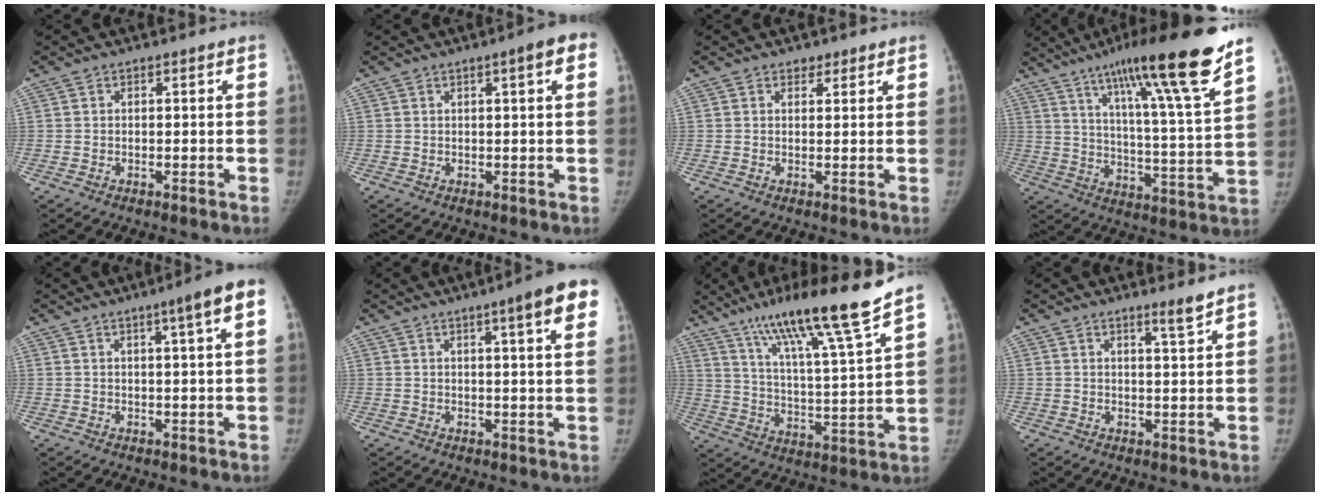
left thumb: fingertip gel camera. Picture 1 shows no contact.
{"total": 4.5, "force": [1.9, 0.5, 4.1], "torque": [-0.048, 0.002, 0.021]}
{"total": 1.9, "force": [1.4, 1.1, 0.5], "torque": [0.006, -0.009, 0.018]}
{"total": 23.0, "force": [15.7, 1.5, 16.8], "torque": [-0.247, -0.059, 0.244]}
{"total": 6.7, "force": [2.7, -0.2, 6.1], "torque": [-0.085, 0.001, 0.036]}
{"total": 10.4, "force": [5.4, 0.9, 8.9], "torque": [-0.105, -0.014, 0.060]}
{"total": 18.7, "force": [14.1, 0.1, 12.4], "torque": [-0.185, -0.072, 0.237]}
{"total": 3.5, "force": [2.7, -0.4, 2.1], "torque": [-0.030, -0.029, 0.045]}